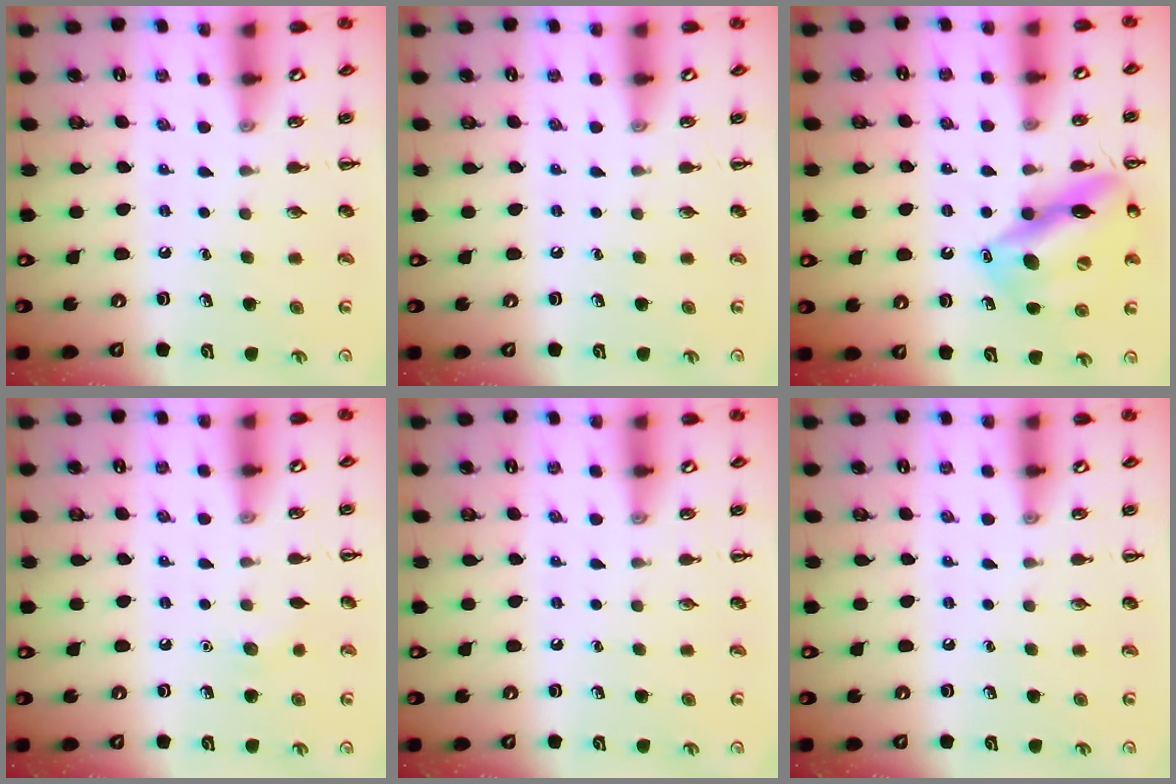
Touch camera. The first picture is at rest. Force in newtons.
{"total": 0.0}
{"total": 16.1, "press": 16.0, "slide": 1.6}
{"total": 4.6, "press": 4.4, "slide": 1.3}
{"total": 0.0}
{"total": 0.0}